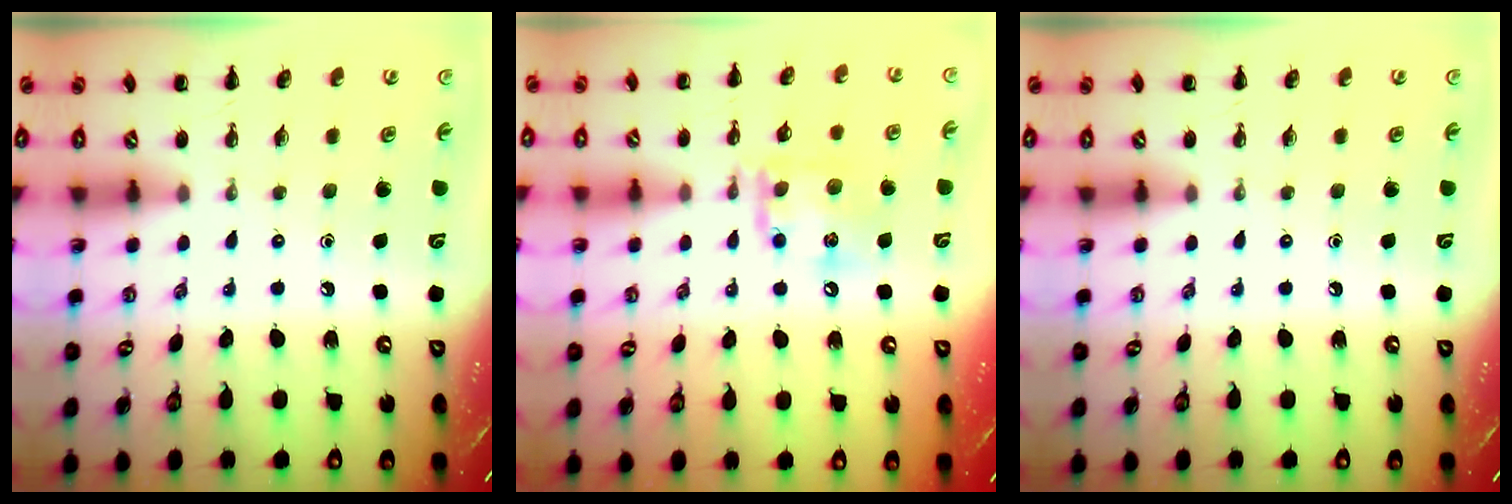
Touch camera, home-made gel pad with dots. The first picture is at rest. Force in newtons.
{"total": 13.3, "press": 13.2, "slide": 1.6}
{"total": 0.0}